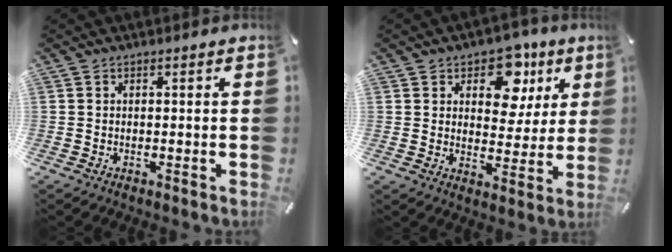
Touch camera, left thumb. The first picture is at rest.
{"total": 11.9, "force": [5.9, 8.0, 6.6], "torque": [-0.084, -0.026, 0.101]}